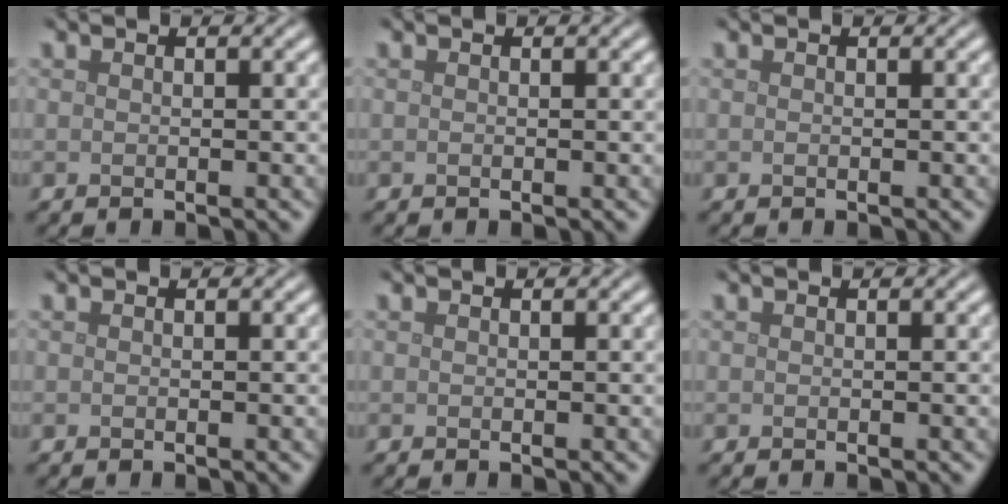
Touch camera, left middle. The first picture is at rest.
{"total": 0.0}
{"total": 0.0}
{"total": 0.0}
{"total": 0.0}
{"total": 0.0}